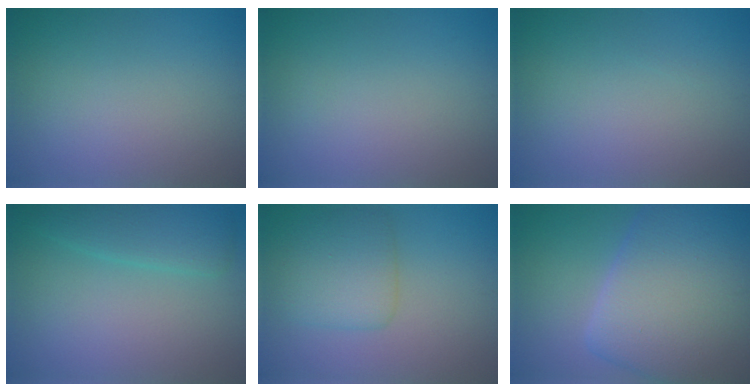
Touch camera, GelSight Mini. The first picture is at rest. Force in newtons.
{"total": 0.0}
{"total": 0.0}
{"total": 3.2, "press": 3.2, "slide": 0.1}
{"total": 3.4, "press": 3.4, "slide": 0.1}
{"total": 12.6, "press": 12.6, "slide": 1.0}